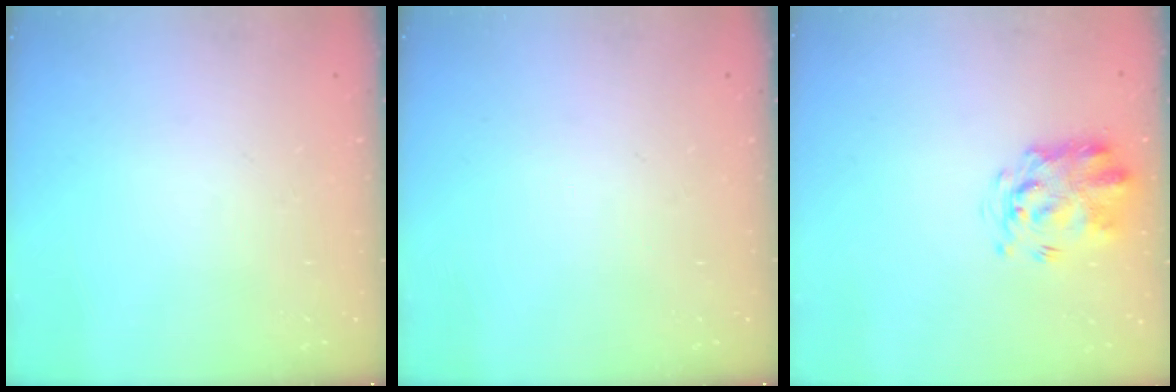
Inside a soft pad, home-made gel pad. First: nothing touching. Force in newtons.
{"total": 0.0}
{"total": 3.7, "press": 3.6, "slide": 0.7}